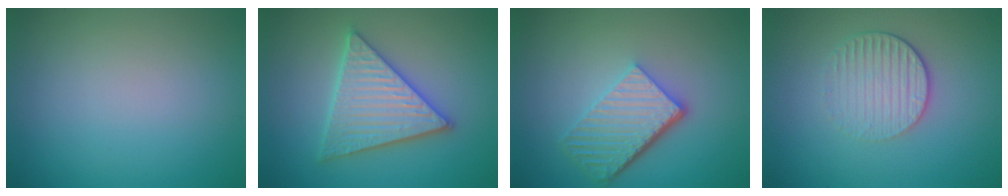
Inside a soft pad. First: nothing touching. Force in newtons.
{"total": 5.6, "press": 5.6, "slide": 0.5}
{"total": 5.6, "press": 3.9, "slide": 4.0}
{"total": 3.7, "press": 2.7, "slide": 2.6}